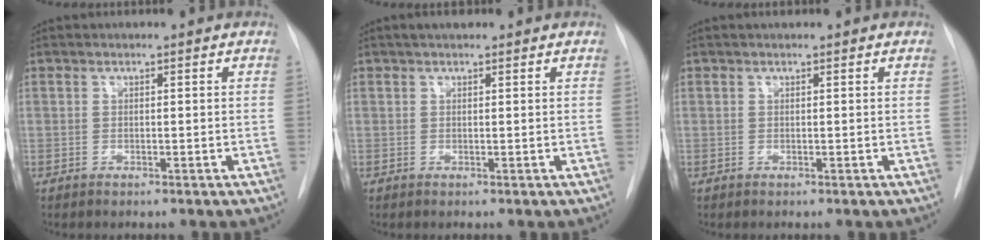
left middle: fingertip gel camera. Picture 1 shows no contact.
{"total": 1.9, "force": [1.5, 0.7, 1.1], "torque": [-0.018, 0.015, 0.022]}
{"total": 0.8, "force": [0.7, 0.3, 0.4], "torque": [-0.013, 0.014, 0.012]}